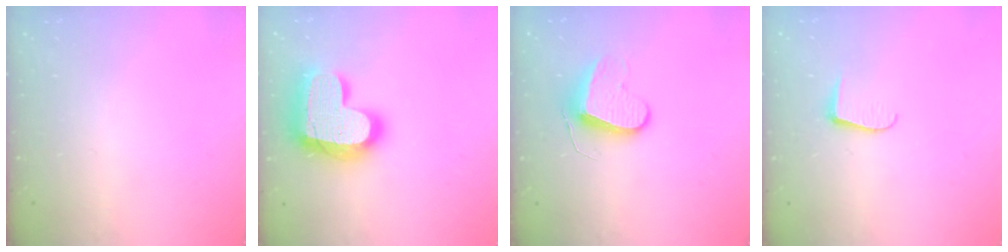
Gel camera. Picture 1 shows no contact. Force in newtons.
{"total": 22.1, "press": 22.0, "slide": 1.5}
{"total": 9.4, "press": 9.3, "slide": 0.9}
{"total": 6.0, "press": 5.9, "slide": 0.6}